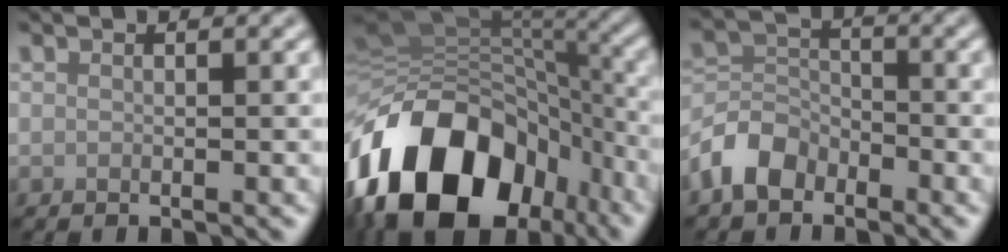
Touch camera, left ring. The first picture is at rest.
{"total": 17.3, "force": [-8.9, 11.3, 9.6], "torque": [-0.204, -0.018, -0.140]}
{"total": 4.0, "force": [-2.7, 2.6, 1.5], "torque": [-0.030, 0.005, -0.066]}